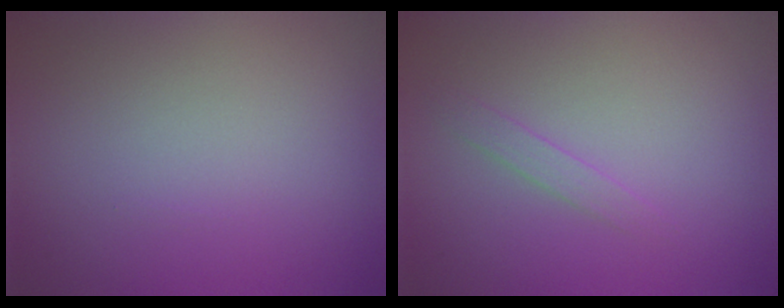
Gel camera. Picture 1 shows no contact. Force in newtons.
{"total": 1.0, "press": 1.0, "slide": 0.0}